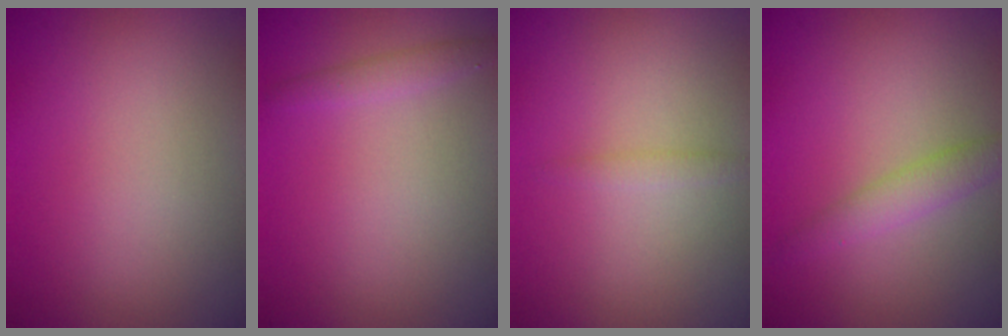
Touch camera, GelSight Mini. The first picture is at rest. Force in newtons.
{"total": 1.1, "press": 1.1, "slide": 0.0}
{"total": 0.8, "press": 0.8, "slide": 0.0}
{"total": 2.1, "press": 2.1, "slide": 0.1}